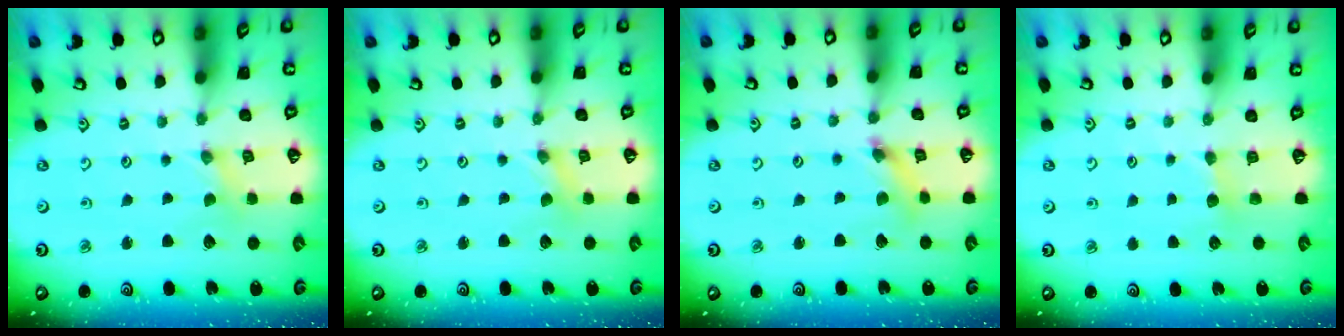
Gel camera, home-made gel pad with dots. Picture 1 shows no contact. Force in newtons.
{"total": 0.0}
{"total": 3.6, "press": 3.6, "slide": 0.6}
{"total": 4.0, "press": 3.9, "slide": 0.6}